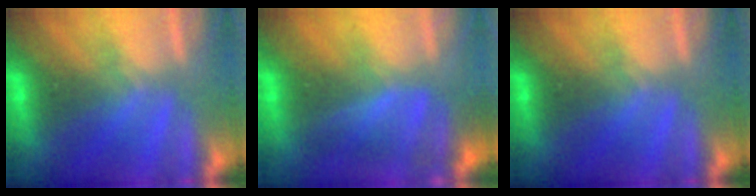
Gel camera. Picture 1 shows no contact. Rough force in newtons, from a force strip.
{"total": 4.5}
{"total": 0.0}